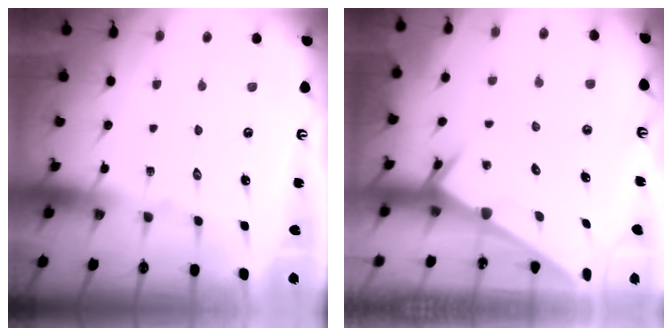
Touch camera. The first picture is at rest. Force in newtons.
{"total": 2.6, "press": 2.6, "slide": 0.1}